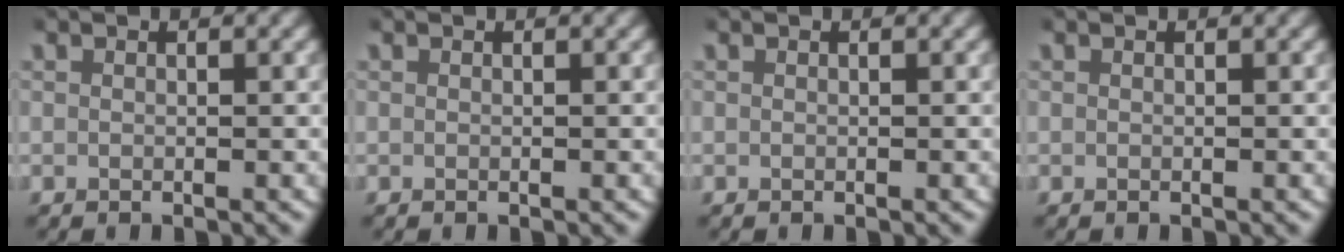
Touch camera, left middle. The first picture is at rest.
{"total": 0.0}
{"total": 0.0}
{"total": 0.0}